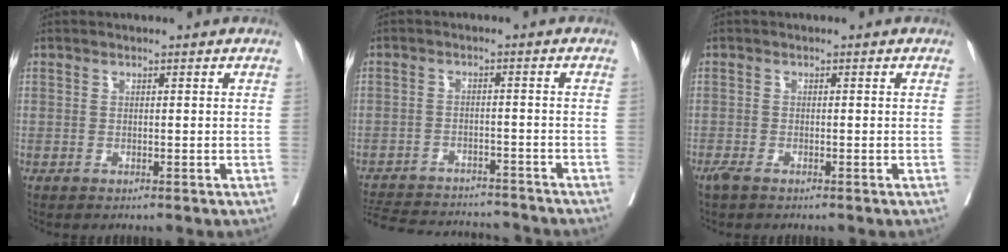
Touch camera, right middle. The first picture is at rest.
{"total": 16.0, "force": [-15.0, 3.4, 4.6], "torque": [-0.115, -0.005, -0.208]}
{"total": 1.4, "force": [-1.1, 0.4, 0.8], "torque": [-0.021, -0.004, -0.022]}